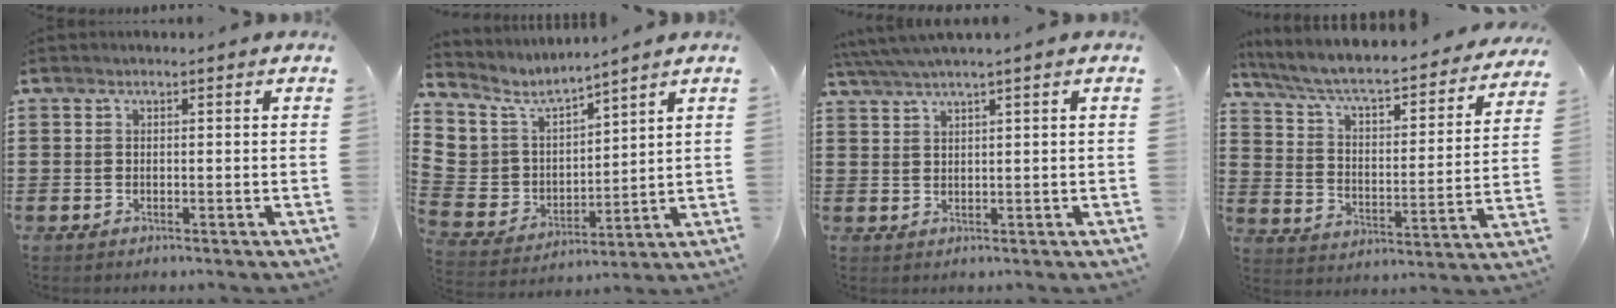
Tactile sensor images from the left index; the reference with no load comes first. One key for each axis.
{"total": 6.0, "fx": 4.4, "fy": 4.1, "fz": -0.1, "tx": -0.050, "ty": -0.041, "tz": 0.080}
{"total": 2.6, "fx": 2.1, "fy": -0.4, "fz": 1.6, "tx": -0.034, "ty": 0.001, "tz": 0.038}
{"total": 5.5, "fx": 4.7, "fy": 0.5, "fz": 2.8, "tx": -0.075, "ty": -0.043, "tz": 0.072}